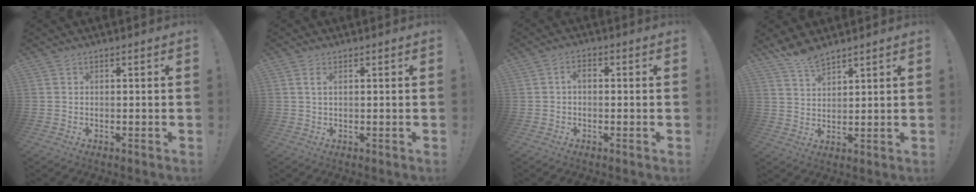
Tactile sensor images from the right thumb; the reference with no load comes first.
{"total": 2.0, "force": [0.7, 0.6, 1.8], "torque": [-0.032, -0.001, 0.012]}
{"total": 2.0, "force": [-0.5, 1.0, 1.7], "torque": [-0.037, 0.009, -0.010]}
{"total": 6.0, "force": [5.5, 1.2, 2.1], "torque": [-0.044, -0.037, 0.102]}